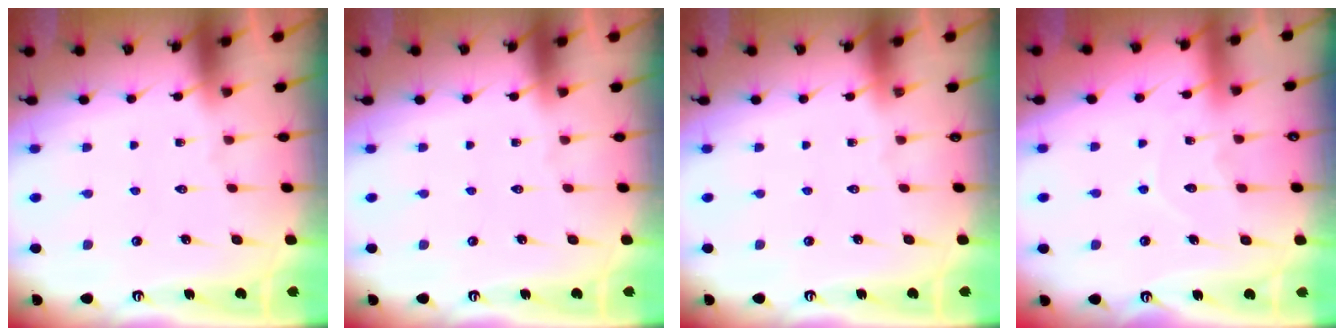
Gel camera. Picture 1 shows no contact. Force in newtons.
{"total": 0.0}
{"total": 0.0}
{"total": 7.3, "press": 7.3, "slide": 0.8}